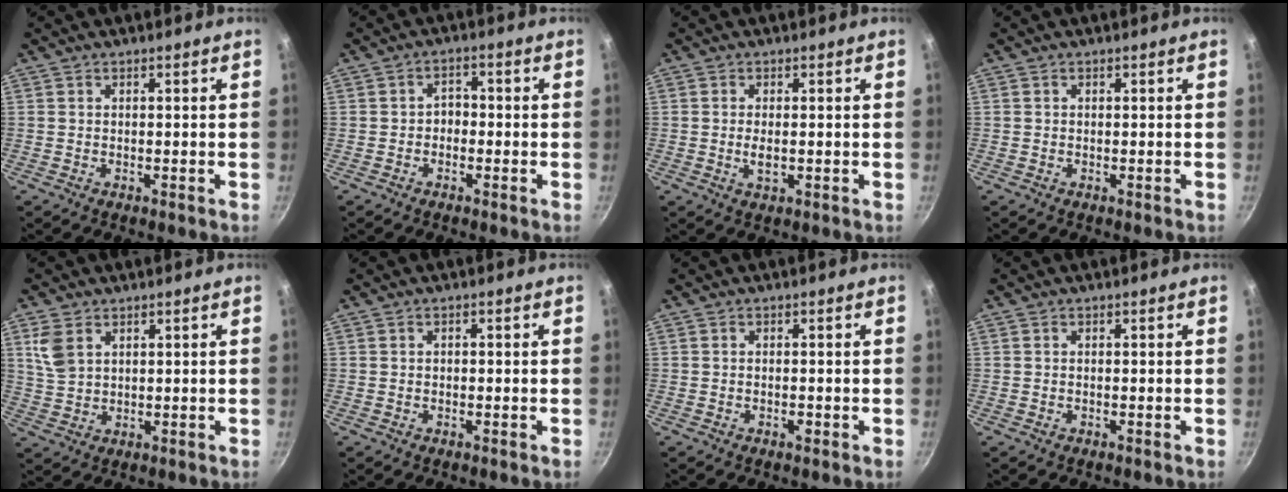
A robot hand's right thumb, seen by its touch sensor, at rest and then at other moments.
{"total": 2.7, "force": [-0.9, 2.1, 1.5], "torque": [-0.009, 0.014, -0.020]}
{"total": 2.5, "force": [-0.2, 1.0, 2.2], "torque": [-0.047, -0.003, -0.005]}
{"total": 0.0}
{"total": 5.7, "force": [2.5, 3.8, 3.5], "torque": [-0.069, -0.004, 0.059]}
{"total": 0.6, "force": [-0.2, 0.5, 0.3], "torque": [-0.005, 0.004, -0.002]}
{"total": 0.9, "force": [-0.4, 0.4, 0.7], "torque": [-0.012, 0.003, -0.008]}
{"total": 0.0}